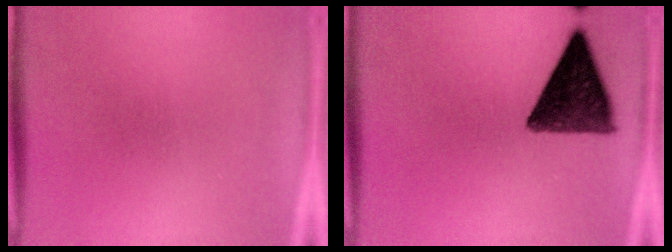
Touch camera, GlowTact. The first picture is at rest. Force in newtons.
{"total": 12.1}